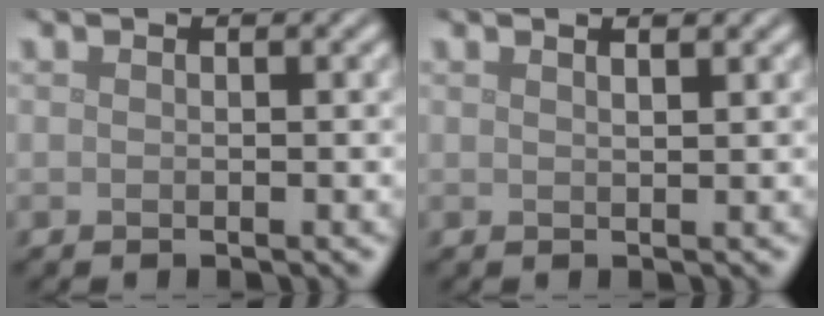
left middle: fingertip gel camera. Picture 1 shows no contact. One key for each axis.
{"total": 1.7, "fx": 1.2, "fy": 0.6, "fz": 1.1, "tx": -0.002, "ty": 0.001, "tz": 0.000}